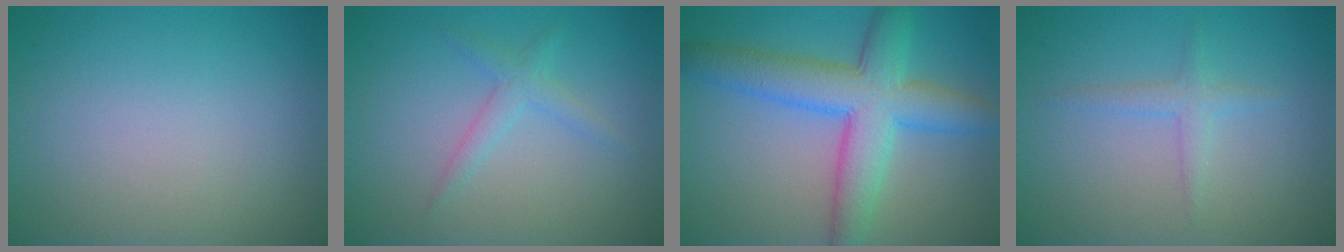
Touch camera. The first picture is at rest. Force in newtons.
{"total": 1.7, "press": 1.7, "slide": 0.1}
{"total": 7.6, "press": 7.6, "slide": 0.1}
{"total": 1.5, "press": 1.5, "slide": 0.1}